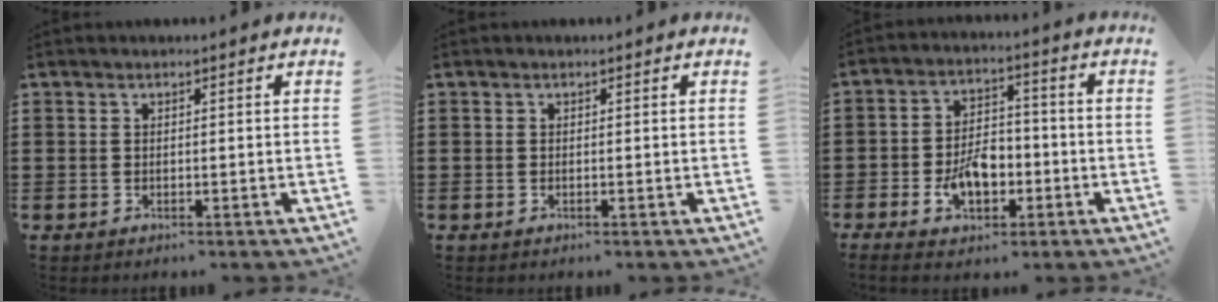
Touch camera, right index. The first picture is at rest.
{"total": 0.0}
{"total": 7.5, "force": [-2.5, 4.4, 5.5], "torque": [-0.112, 0.000, -0.050]}